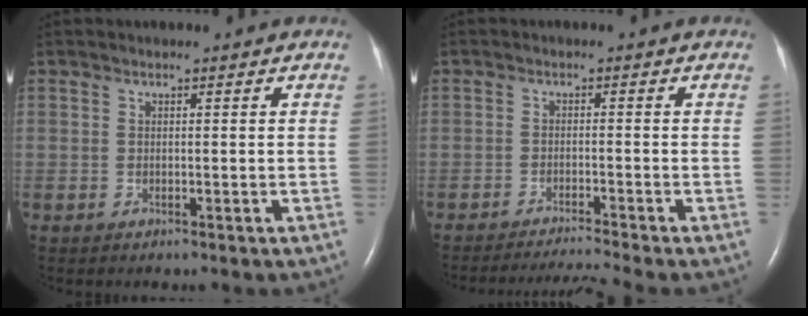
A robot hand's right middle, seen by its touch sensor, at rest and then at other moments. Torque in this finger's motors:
{"motor_torque": [-0.11, 0.12, -0.08, -0.01]}